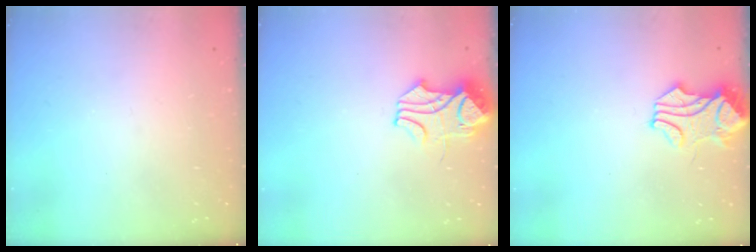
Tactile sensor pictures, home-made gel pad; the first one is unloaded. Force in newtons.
{"total": 5.9, "press": 5.9, "slide": 0.9}
{"total": 1.8, "press": 1.7, "slide": 0.7}